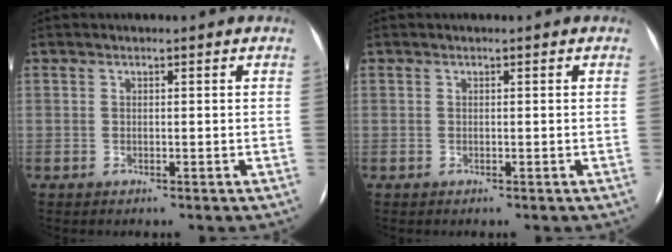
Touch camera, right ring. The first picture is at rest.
{"total": 0.0}